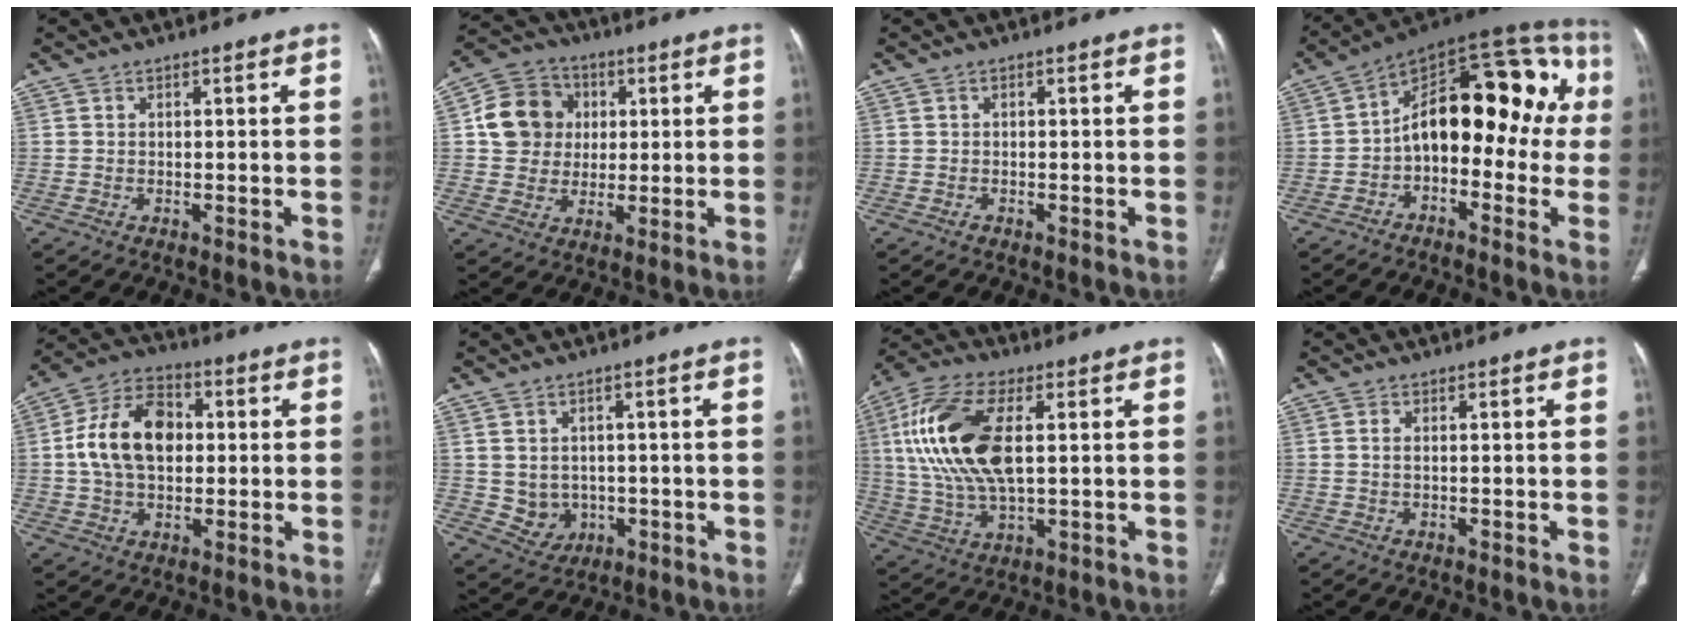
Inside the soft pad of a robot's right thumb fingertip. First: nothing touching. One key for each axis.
{"total": 11.7, "fx": 2.1, "fy": 10.5, "fz": 4.8, "tx": -0.064, "ty": 0.008, "tz": 0.032}
{"total": 0.6, "fx": -0.4, "fy": 0.5, "fz": 0.2, "tx": -0.003, "ty": 0.001, "tz": -0.008}
{"total": 22.0, "fx": -0.1, "fy": 12.2, "fz": 18.3, "tx": -0.212, "ty": 0.063, "tz": -0.017}
{"total": 14.4, "fx": 1.3, "fy": 9.6, "fz": 10.7, "tx": -0.177, "ty": 0.021, "tz": 0.015}
{"total": 5.4, "fx": -0.2, "fy": 4.8, "fz": 2.4, "tx": -0.018, "ty": -0.001, "tz": 0.015}
{"total": 18.7, "fx": 3.4, "fy": 8.7, "fz": 16.2, "tx": -0.345, "ty": 0.001, "tz": 0.066}
{"total": 1.0, "fx": 0.2, "fy": 0.4, "fz": 0.9, "tx": -0.026, "ty": 0.001, "tz": 0.006}